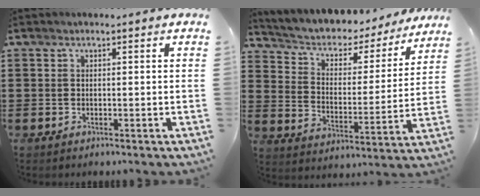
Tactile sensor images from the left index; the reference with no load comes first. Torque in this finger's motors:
{"motor_torque": [2.14, 0.00, 1.05, 0.21]}